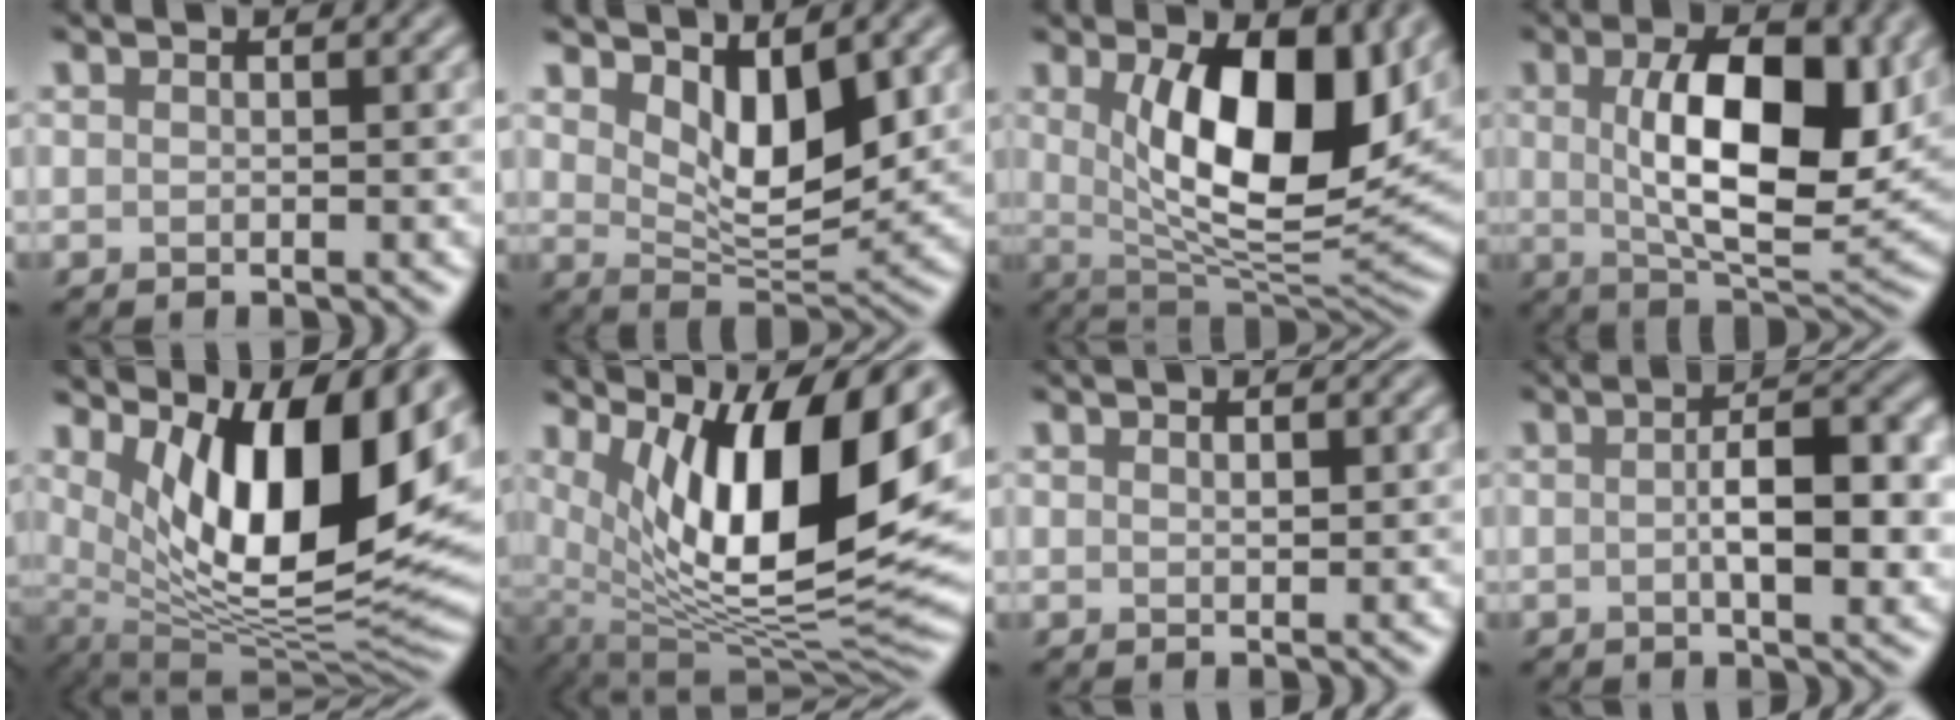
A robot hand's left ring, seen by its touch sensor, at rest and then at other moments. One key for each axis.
{"total": 5.9, "fx": 2.3, "fy": 2.7, "fz": 4.7, "tx": -0.078, "ty": -0.019, "tz": 0.042}
{"total": 11.1, "fx": 2.5, "fy": 4.3, "fz": 9.9, "tx": -0.148, "ty": -0.010, "tz": 0.045}
{"total": 10.7, "fx": 1.7, "fy": 4.5, "fz": 9.5, "tx": -0.140, "ty": 0.000, "tz": 0.031}
{"total": 12.9, "fx": 4.8, "fy": 4.7, "fz": 11.0, "tx": -0.171, "ty": -0.013, "tz": 0.088}
{"total": 14.3, "fx": 5.4, "fy": 4.7, "fz": 12.3, "tx": -0.193, "ty": -0.010, "tz": 0.096}
{"total": 0.6, "fx": 0.4, "fy": 0.2, "fz": 0.4, "tx": -0.008, "ty": -0.003, "tz": 0.009}
{"total": 6.4, "fx": -0.2, "fy": 2.2, "fz": 6.0, "tx": -0.091, "ty": -0.001, "tz": -0.002}